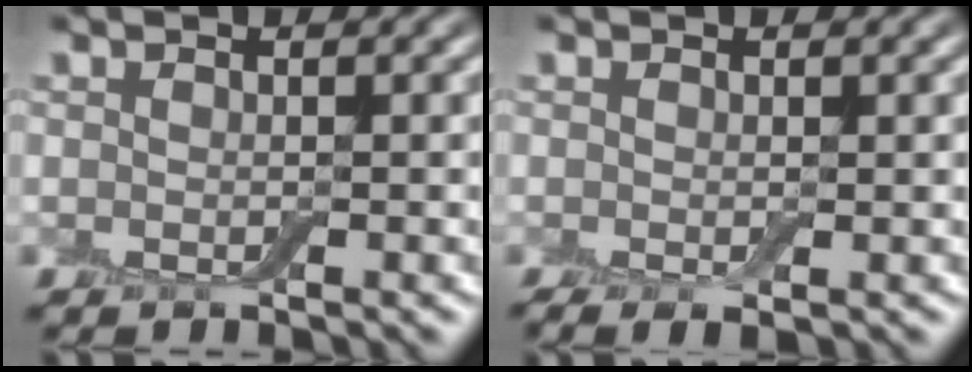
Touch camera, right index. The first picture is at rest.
{"total": 1.4, "force": [-0.4, 0.3, 1.3], "torque": [-0.024, -0.008, -0.008]}